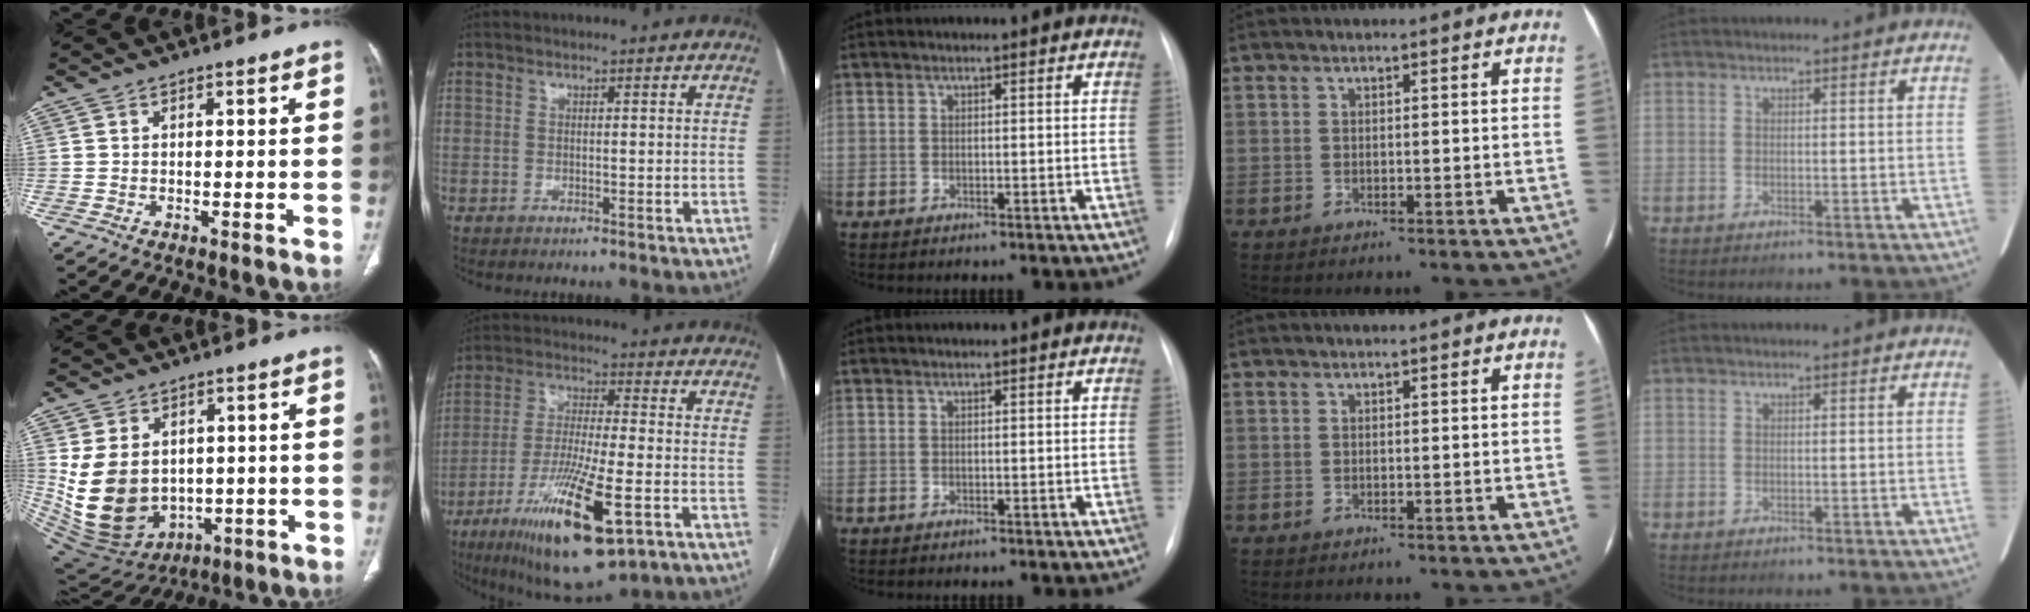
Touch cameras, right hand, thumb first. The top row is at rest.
{"thumb": {"total": 16.2, "force": [0.4, 12.5, 10.4], "torque": [-0.176, -0.009, 0.049]}, "index": {"total": 18.3, "force": [-8.4, 3.4, 15.8], "torque": [-0.300, -0.034, -0.136]}}